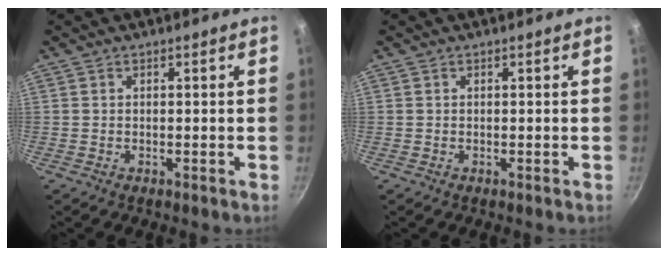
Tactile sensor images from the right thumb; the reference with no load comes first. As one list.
[{"total": 0.0}]